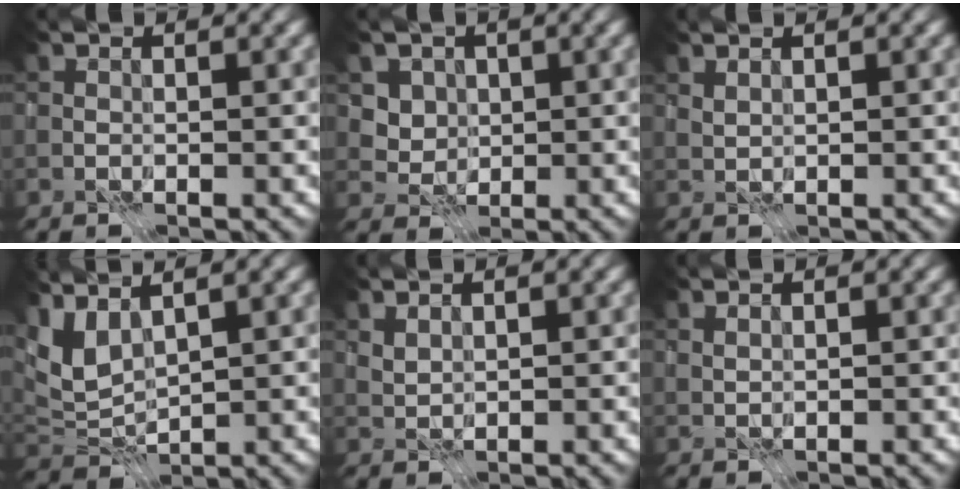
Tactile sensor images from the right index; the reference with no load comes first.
{"total": 2.1, "force": [0.3, 2.0, 0.5], "torque": [-0.014, -0.010, 0.007]}
{"total": 0.8, "force": [0.7, 0.1, 0.4], "torque": [-0.011, 0.000, 0.017]}
{"total": 4.0, "force": [2.0, 1.9, 3.0], "torque": [-0.073, -0.002, 0.038]}
{"total": 1.1, "force": [0.9, 0.4, 0.6], "torque": [-0.015, -0.001, 0.022]}
{"total": 0.5, "force": [0.5, -0.1, 0.3], "torque": [-0.007, 0.001, 0.013]}